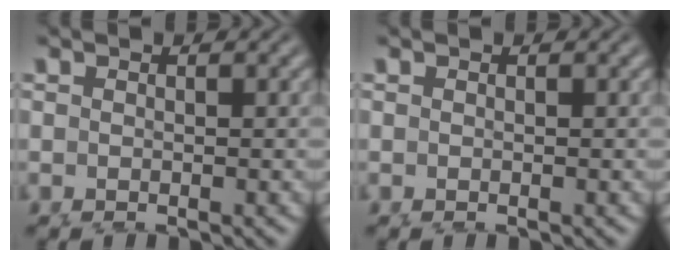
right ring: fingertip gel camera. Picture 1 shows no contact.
{"total": 0.0}